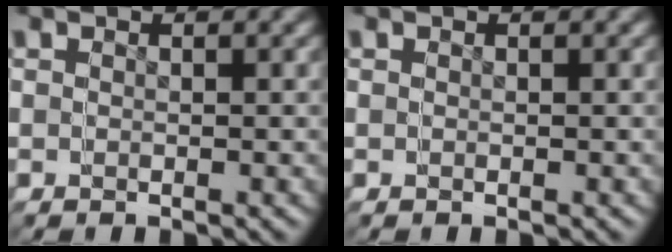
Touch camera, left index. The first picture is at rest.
{"total": 0.0}